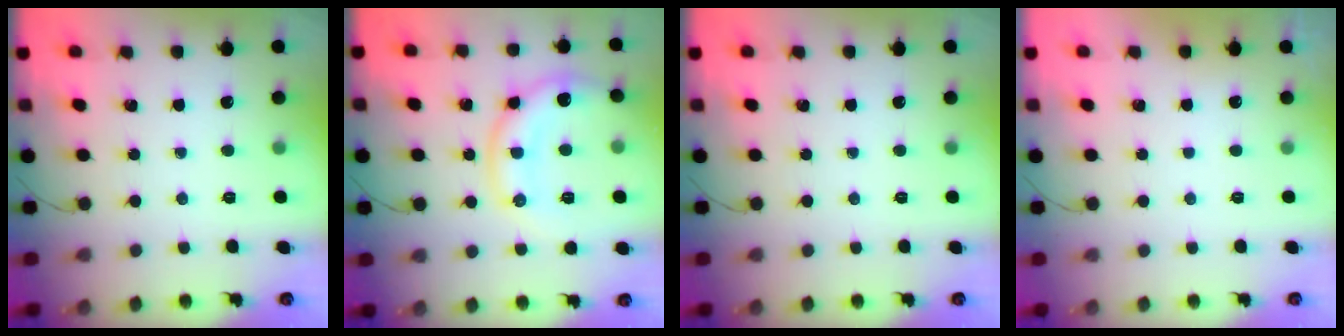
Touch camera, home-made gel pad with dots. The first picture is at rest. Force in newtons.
{"total": 12.4, "press": 12.4, "slide": 0.4}
{"total": 0.0}
{"total": 3.0, "press": 3.0, "slide": 0.1}